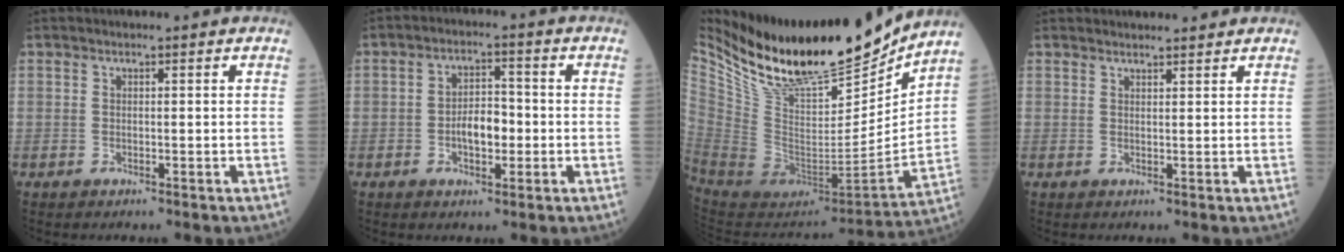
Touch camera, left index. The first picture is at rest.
{"total": 5.1, "force": [-1.4, 2.5, 4.2], "torque": [-0.077, 0.007, -0.026]}
{"total": 24.9, "force": [21.3, 5.5, 11.5], "torque": [-0.217, -0.042, 0.364]}
{"total": 3.3, "force": [3.2, 0.7, 0.6], "torque": [-0.009, 0.013, 0.041]}